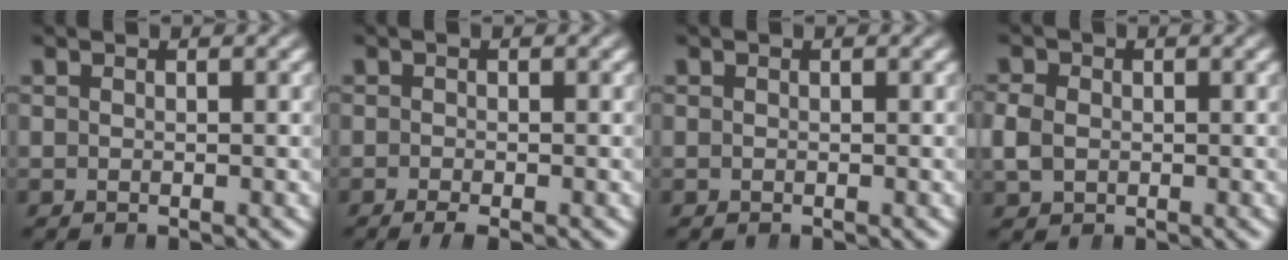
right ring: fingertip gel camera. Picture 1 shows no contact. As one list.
[{"total": 1.5, "force": [-0.9, 0.3, 1.1], "torque": [-0.014, 0.003, -0.017]}, {"total": 0.0}, {"total": 2.1, "force": [-0.3, 1.8, 1.1], "torque": [-0.031, -0.006, 0.003]}]